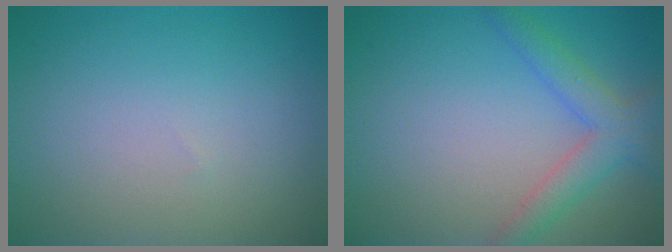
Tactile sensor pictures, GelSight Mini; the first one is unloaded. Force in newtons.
{"total": 3.5, "press": 3.5, "slide": 0.1}